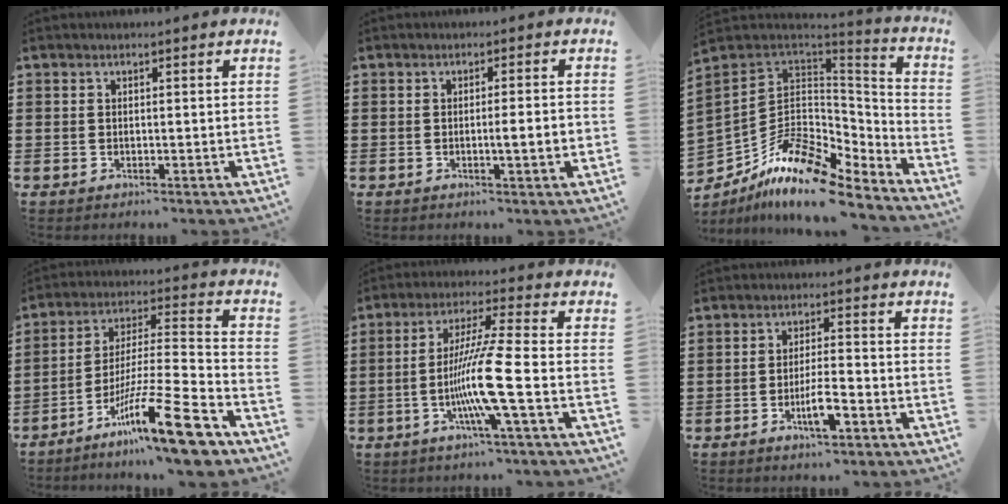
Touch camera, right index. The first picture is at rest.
{"total": 3.3, "force": [-0.6, 0.0, 3.2], "torque": [-0.052, -0.005, -0.013]}
{"total": 13.3, "force": [-8.7, 6.1, 8.0], "torque": [-0.167, 0.017, -0.160]}
{"total": 16.5, "force": [-11.3, 1.3, 12.0], "torque": [-0.203, 0.026, -0.199]}
{"total": 10.6, "force": [-3.3, -0.6, 10.1], "torque": [-0.200, -0.014, -0.070]}
{"total": 4.6, "force": [-2.3, 1.0, 3.9], "torque": [-0.078, 0.000, -0.045]}